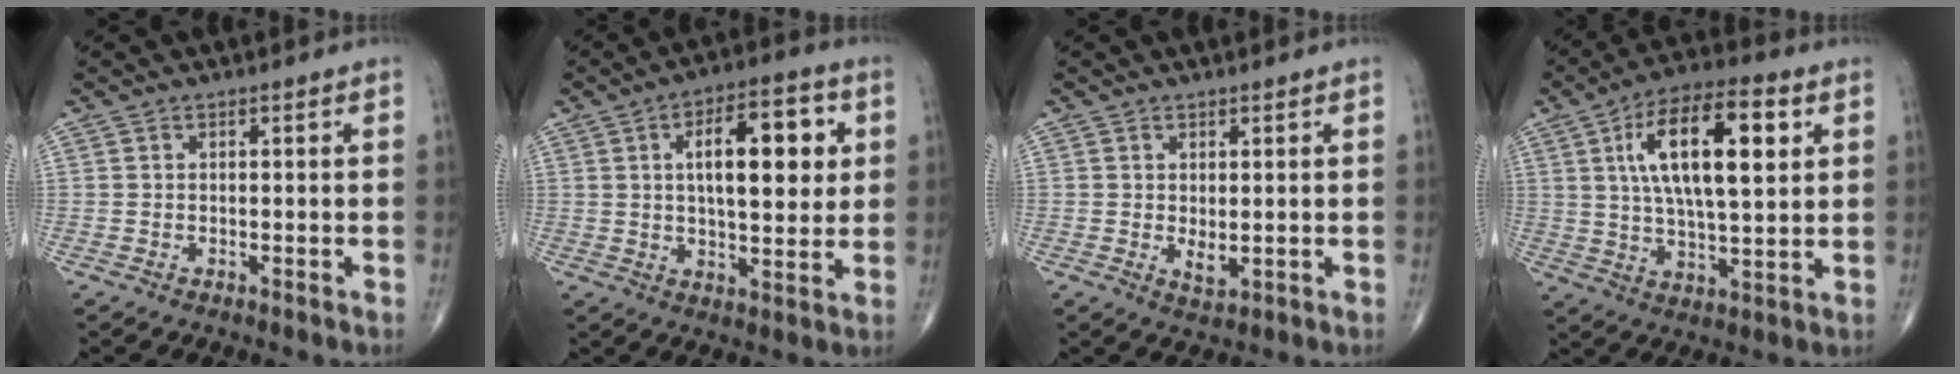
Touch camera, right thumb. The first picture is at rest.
{"total": 15.0, "force": [3.6, 6.4, 13.1], "torque": [-0.168, 0.000, 0.051]}
{"total": 2.4, "force": [0.2, 1.2, 2.0], "torque": [-0.029, -0.009, 0.007]}
{"total": 17.9, "force": [5.2, 6.8, 15.7], "torque": [-0.259, -0.001, 0.085]}